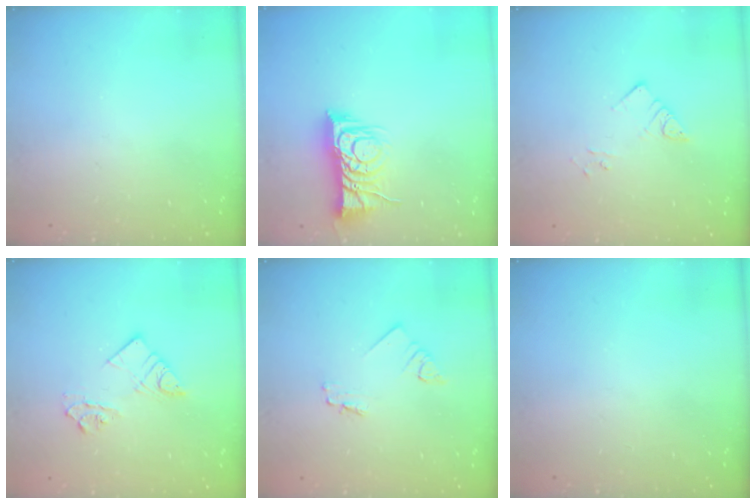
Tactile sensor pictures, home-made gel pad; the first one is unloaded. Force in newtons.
{"total": 9.7, "press": 9.7, "slide": 0.6}
{"total": 3.7, "press": 3.7, "slide": 0.2}
{"total": 7.1, "press": 7.1, "slide": 0.2}
{"total": 1.8, "press": 1.7, "slide": 0.2}
{"total": 0.0}